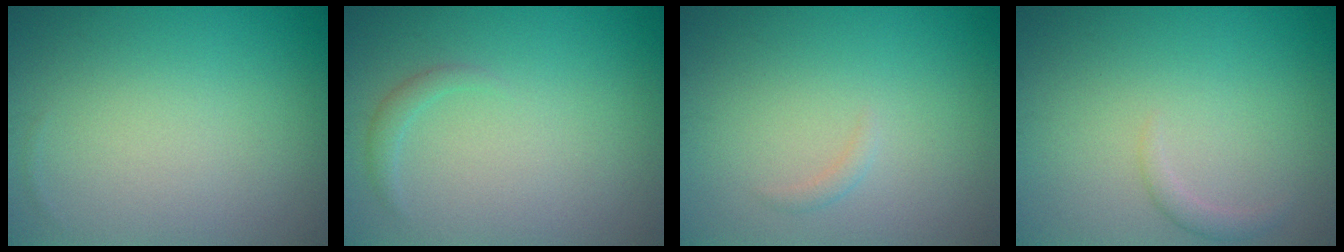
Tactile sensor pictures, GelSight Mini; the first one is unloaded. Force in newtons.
{"total": 1.0, "press": 1.0, "slide": 0.1}
{"total": 0.7, "press": 0.7, "slide": 0.1}
{"total": 1.0, "press": 0.9, "slide": 0.1}